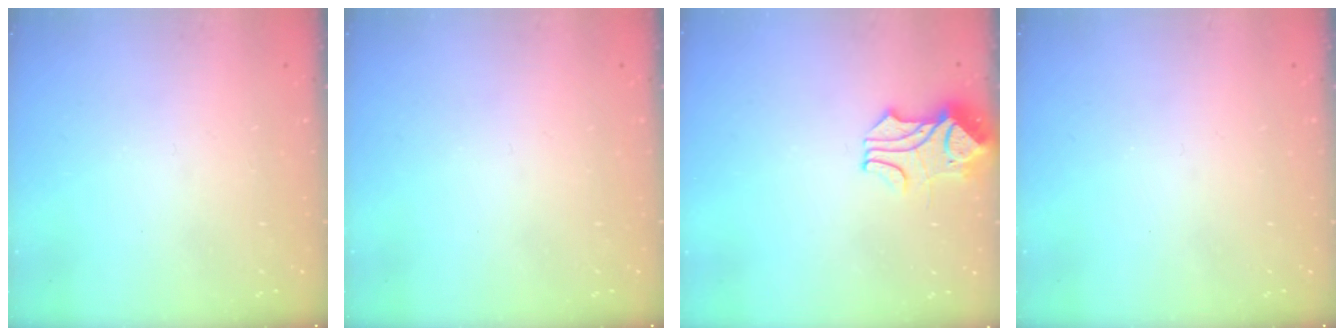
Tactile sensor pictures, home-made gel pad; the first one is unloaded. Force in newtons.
{"total": 0.0}
{"total": 1.7, "press": 1.3, "slide": 1.1}
{"total": 0.0}